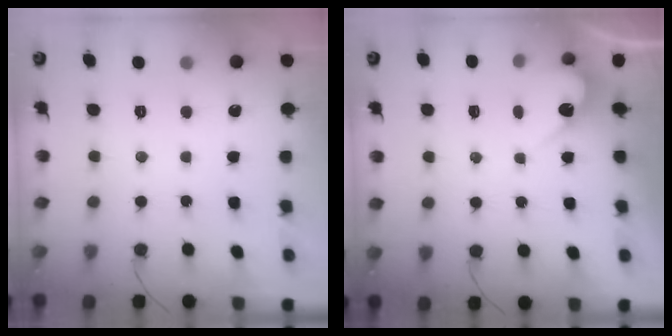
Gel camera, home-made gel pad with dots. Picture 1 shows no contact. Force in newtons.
{"total": 3.6, "press": 3.6, "slide": 0.2}